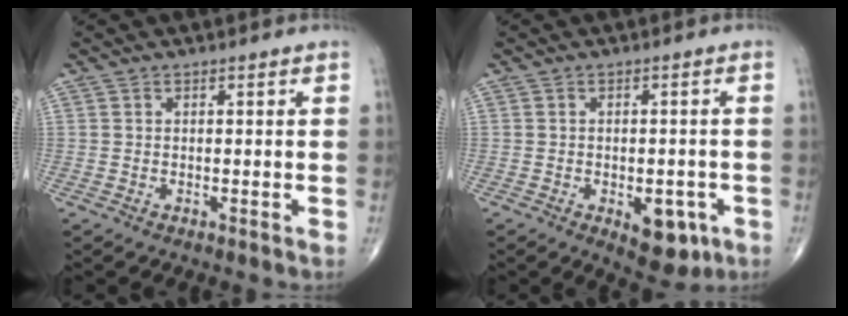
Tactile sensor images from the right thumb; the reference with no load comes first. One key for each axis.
{"total": 7.5, "fx": -2.9, "fy": 3.9, "fz": 5.7, "tx": -0.051, "ty": 0.004, "tz": -0.026}